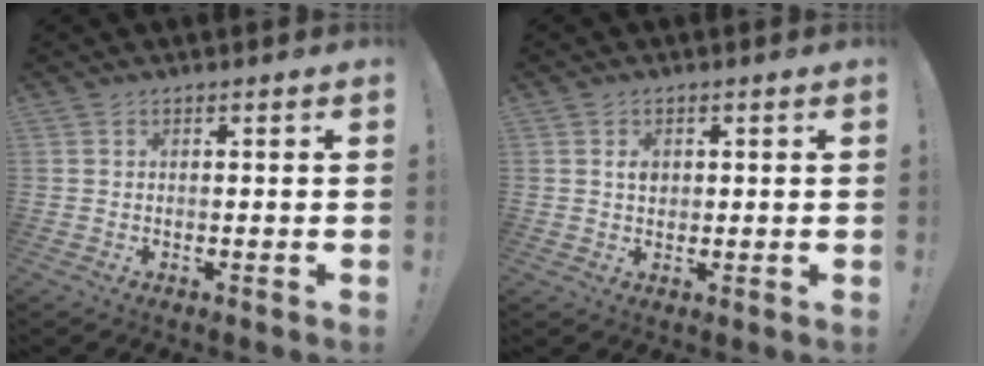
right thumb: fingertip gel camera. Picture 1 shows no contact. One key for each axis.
{"total": 2.4, "fx": 0.6, "fy": 1.8, "fz": 1.5, "tx": -0.019, "ty": 0.001, "tz": 0.008}